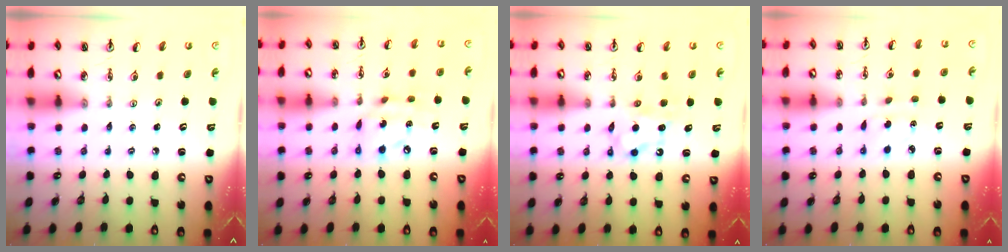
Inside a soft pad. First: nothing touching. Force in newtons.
{"total": 8.5, "press": 8.4, "slide": 0.6}
{"total": 6.4, "press": 6.4, "slide": 0.3}
{"total": 3.5, "press": 3.4, "slide": 0.9}